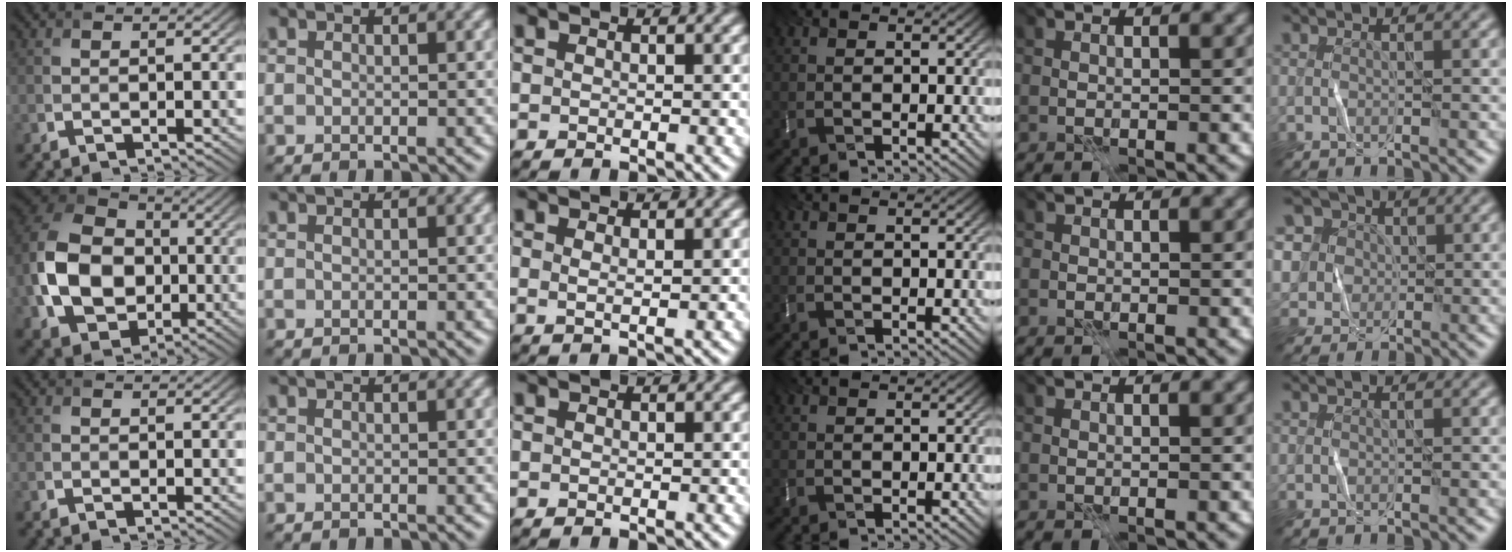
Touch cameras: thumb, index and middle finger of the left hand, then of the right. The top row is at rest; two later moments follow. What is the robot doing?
{"motion": "fold", "object": "bubble wrap"}